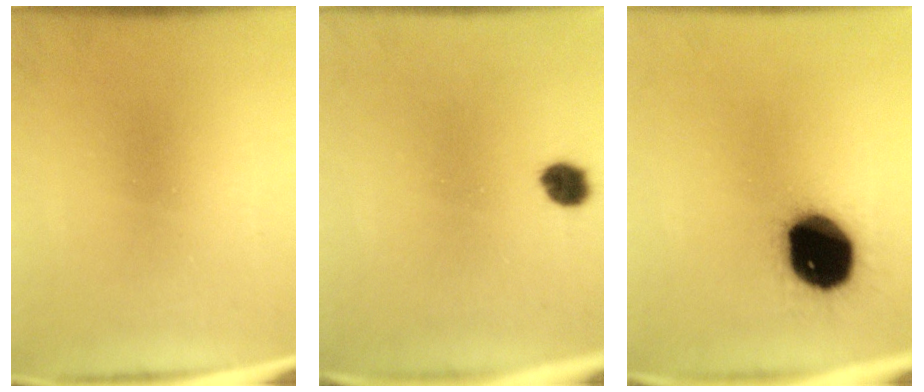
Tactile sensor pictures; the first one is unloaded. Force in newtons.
{"total": 3.8}
{"total": 20.1}